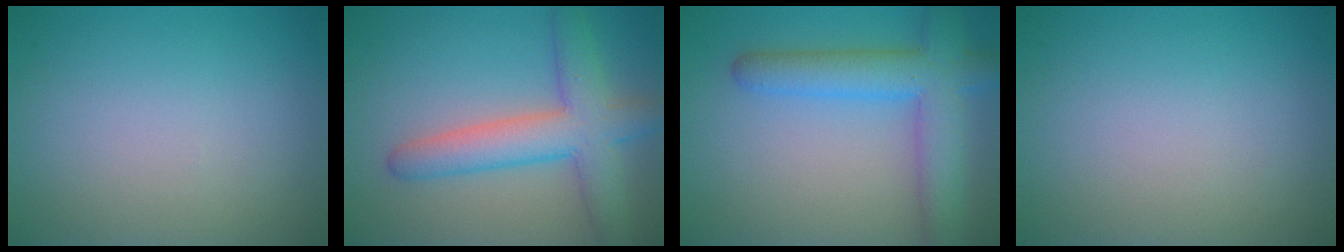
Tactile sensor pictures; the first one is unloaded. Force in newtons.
{"total": 6.2, "press": 6.2, "slide": 0.3}
{"total": 6.2, "press": 6.2, "slide": 0.2}
{"total": 0.0}